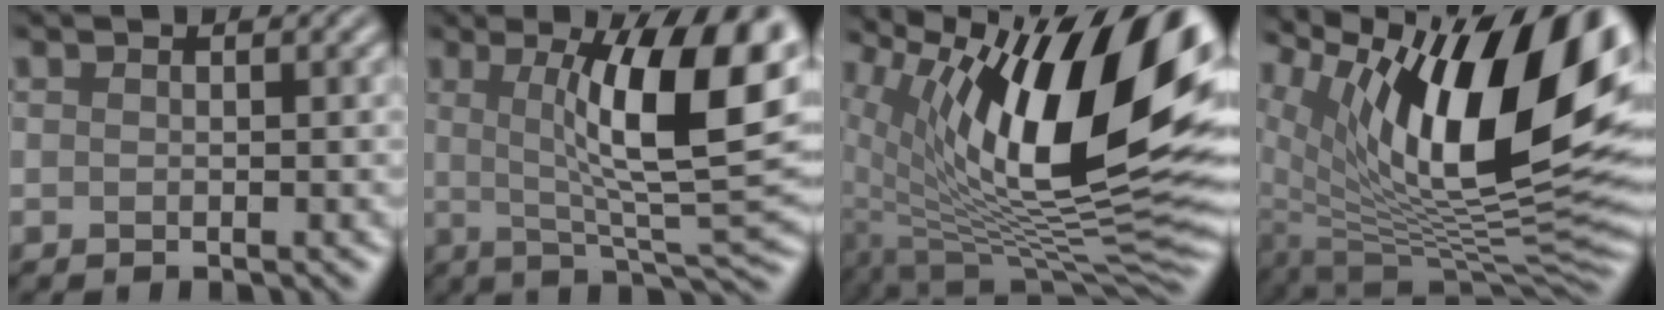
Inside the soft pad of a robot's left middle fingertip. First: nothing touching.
{"total": 12.2, "force": [2.5, 2.8, 11.6], "torque": [-0.164, 0.007, 0.040]}
{"total": 16.6, "force": [4.7, 6.2, 14.6], "torque": [-0.240, -0.001, 0.080]}
{"total": 16.8, "force": [6.3, 6.5, 14.1], "torque": [-0.225, 0.006, 0.107]}